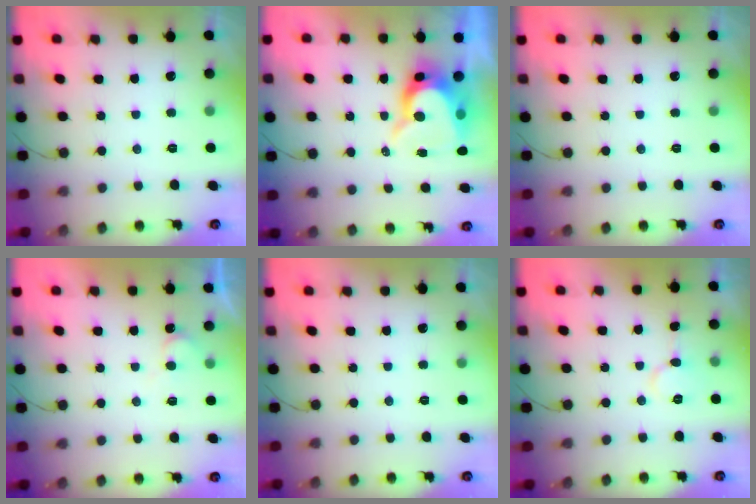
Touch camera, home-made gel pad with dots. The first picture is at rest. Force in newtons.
{"total": 9.4, "press": 9.4, "slide": 0.9}
{"total": 0.0}
{"total": 4.3, "press": 4.2, "slide": 0.5}
{"total": 0.0}
{"total": 5.6, "press": 5.6, "slide": 0.2}